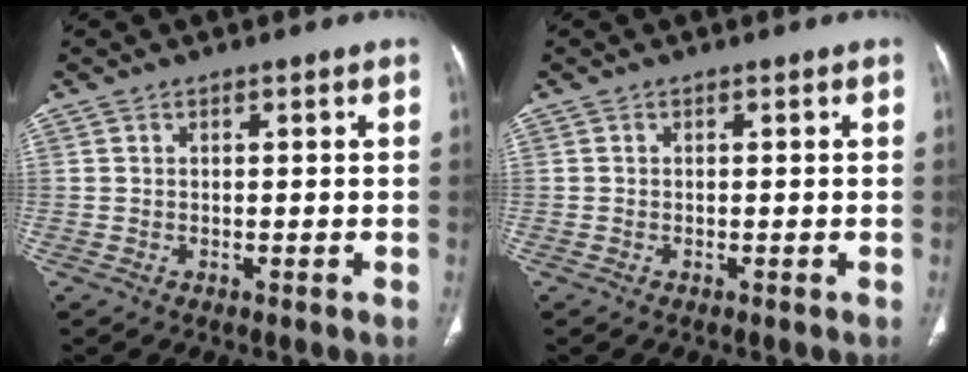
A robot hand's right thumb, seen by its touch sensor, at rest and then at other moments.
{"total": 0.0}